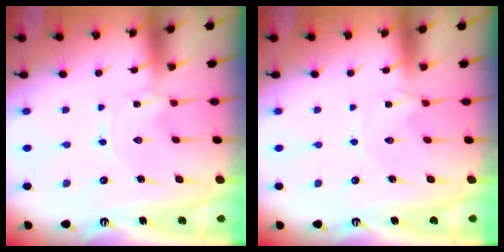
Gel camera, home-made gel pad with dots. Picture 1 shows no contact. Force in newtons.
{"total": 0.7, "press": 0.6, "slide": 0.3}